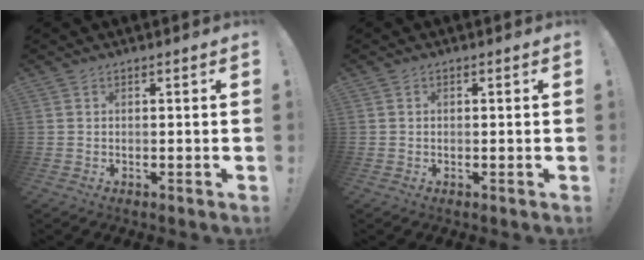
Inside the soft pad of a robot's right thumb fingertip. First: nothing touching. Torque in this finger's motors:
{"motor_torque": [-0.15, -0.06, -0.16, 0.07, 0.03]}